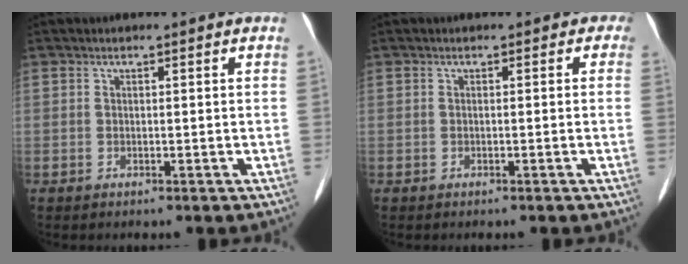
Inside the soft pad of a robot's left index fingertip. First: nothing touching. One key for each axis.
{"total": 0.8, "fx": -0.2, "fy": 0.7, "fz": 0.1, "tx": 0.012, "ty": 0.008, "tz": -0.013}